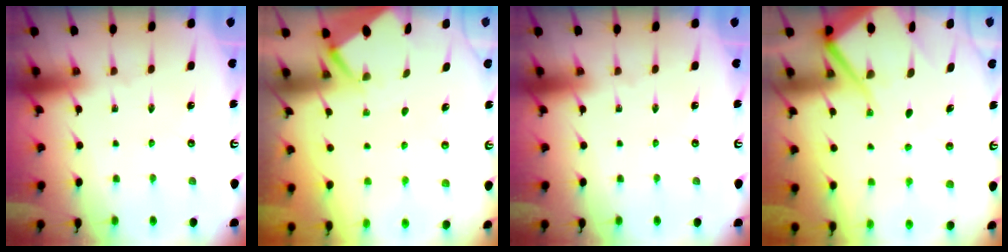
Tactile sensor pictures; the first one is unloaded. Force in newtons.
{"total": 2.6, "press": 2.6, "slide": 0.4}
{"total": 0.0}
{"total": 12.0, "press": 12.0, "slide": 1.3}